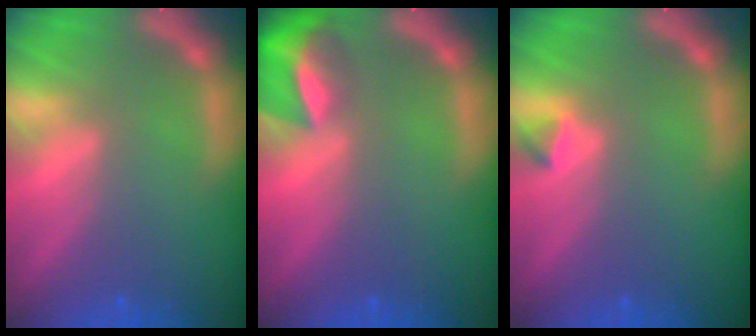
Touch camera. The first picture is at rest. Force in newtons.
{"total": 6.0}
{"total": 0.9}